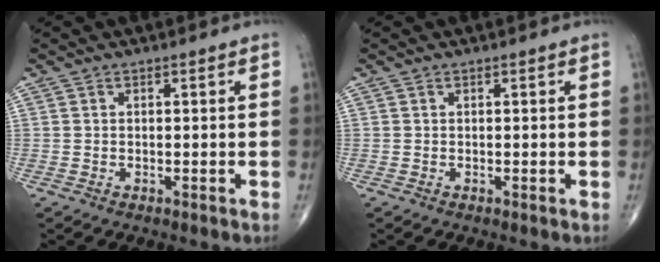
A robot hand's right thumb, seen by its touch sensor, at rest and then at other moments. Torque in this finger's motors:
{"motor_torque": [-0.05, -0.02, -0.14, -0.05, 0.00]}